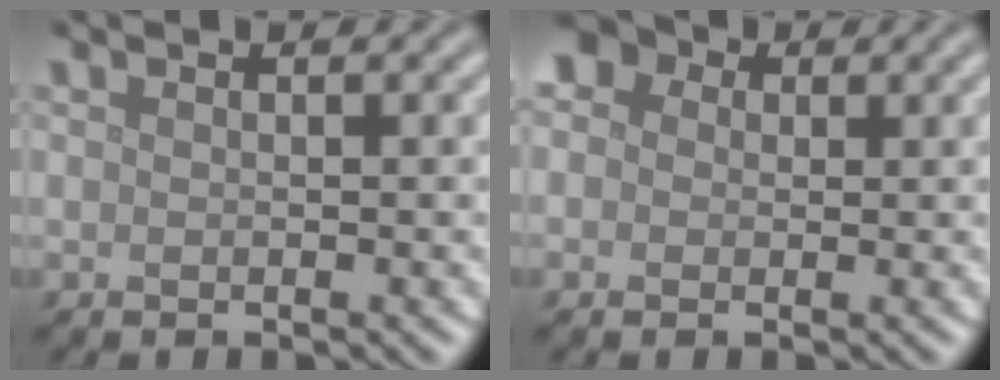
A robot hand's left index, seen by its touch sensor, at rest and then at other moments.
{"total": 4.5, "force": [1.5, 3.7, 2.1], "torque": [-0.028, 0.023, -0.019]}